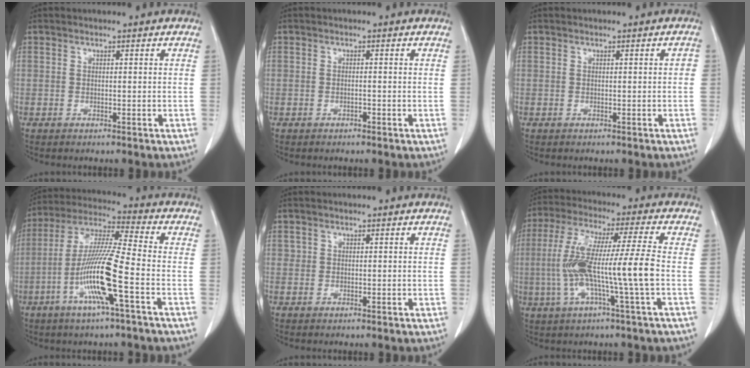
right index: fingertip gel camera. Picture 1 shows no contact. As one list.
[{"total": 0.6, "force": [-0.4, 0.2, 0.4], "torque": [-0.011, 0.001, -0.006]}, {"total": 0.6, "force": [-0.2, 0.3, 0.5], "torque": [0.000, 0.003, -0.002]}, {"total": 13.6, "force": [-4.5, -0.1, 12.8], "torque": [-0.259, -0.004, -0.094]}, {"total": 0.6, "force": [0.0, 0.6, 0.2], "torque": [-0.001, 0.006, 0.001]}, {"total": 13.1, "force": [-2.1, -1.0, 12.8], "torque": [-0.253, 0.009, -0.044]}]